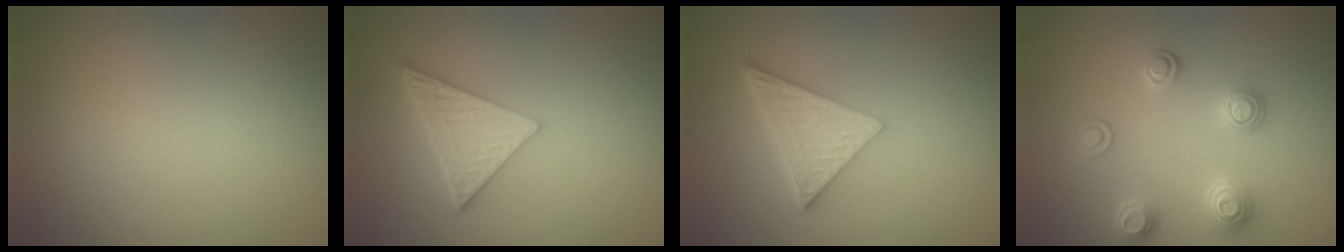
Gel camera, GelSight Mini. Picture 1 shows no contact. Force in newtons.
{"total": 5.1, "press": 3.8, "slide": 3.4}
{"total": 5.4, "press": 3.8, "slide": 3.8}
{"total": 2.9, "press": 2.8, "slide": 0.6}